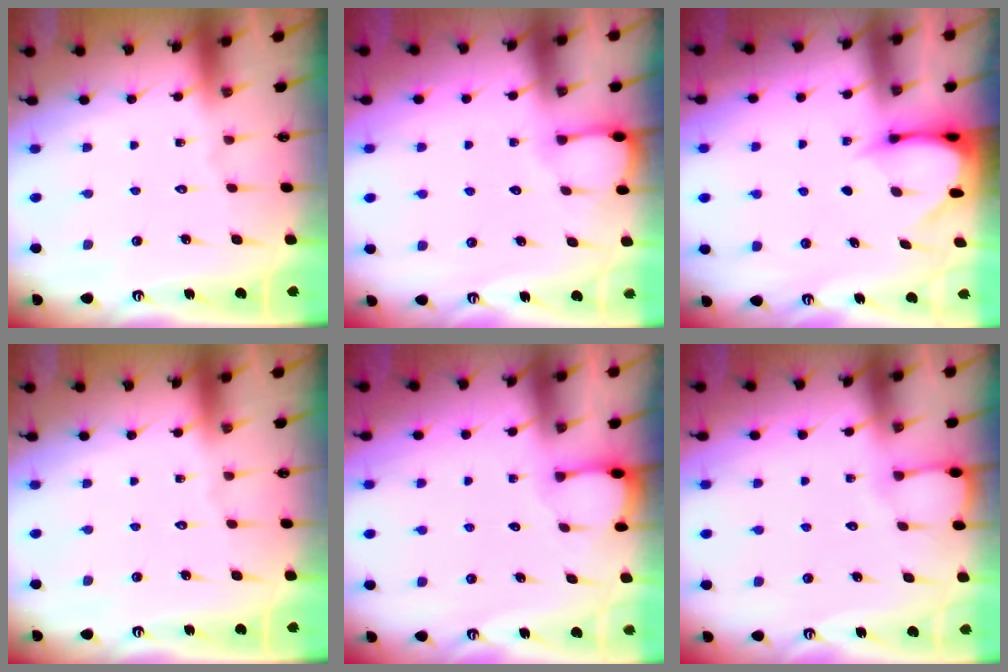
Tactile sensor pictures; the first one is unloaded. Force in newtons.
{"total": 2.0, "press": 2.0, "slide": 0.3}
{"total": 3.3, "press": 3.3, "slide": 0.3}
{"total": 0.0}
{"total": 0.9, "press": 0.8, "slide": 0.2}
{"total": 3.1, "press": 3.1, "slide": 0.3}